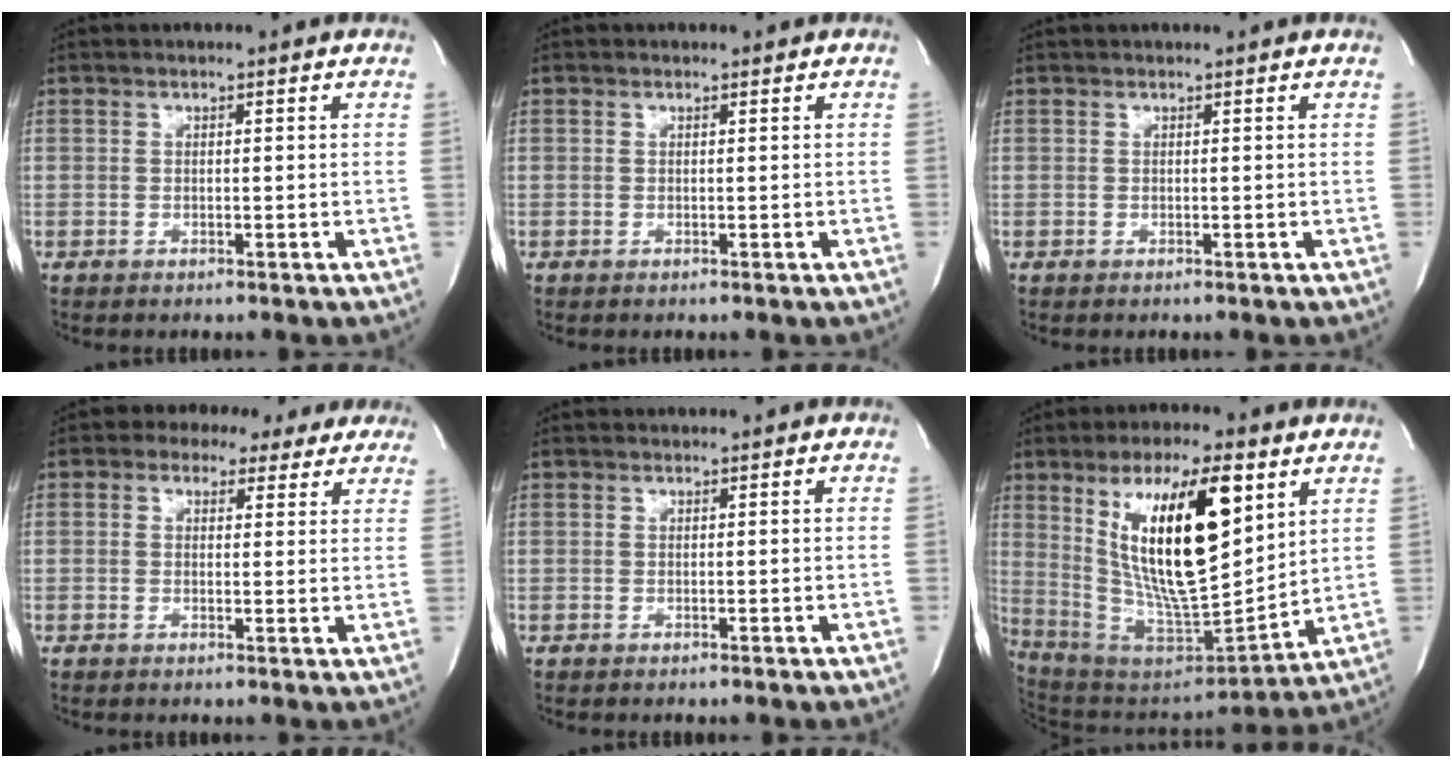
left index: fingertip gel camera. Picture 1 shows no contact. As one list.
[{"total": 0.0}, {"total": 0.7, "force": [0.6, -0.2, 0.4], "torque": [-0.009, 0.006, 0.017]}, {"total": 9.0, "force": [6.5, 5.3, 3.5], "torque": [-0.032, 0.034, 0.069]}, {"total": 0.0}, {"total": 21.4, "force": [8.2, 5.3, 19.0], "torque": [-0.344, -0.011, 0.147]}]